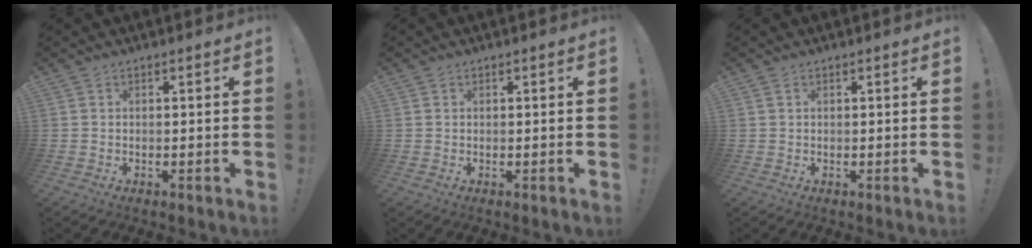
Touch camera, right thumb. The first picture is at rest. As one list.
[{"total": 0.0}, {"total": 0.5, "force": [0.3, 0.3, 0.2], "torque": [-0.003, 0.000, 0.007]}]